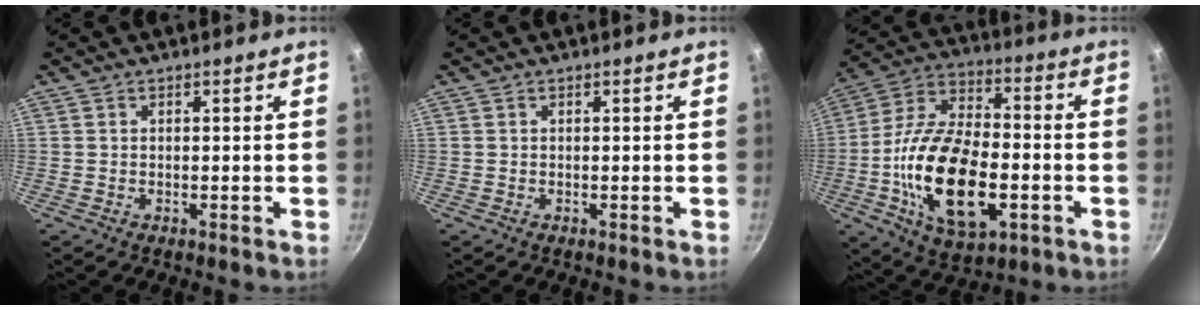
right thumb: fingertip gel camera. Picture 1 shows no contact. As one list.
[{"total": 0.0}, {"total": 23.0, "force": [-5.2, 12.1, 18.8], "torque": [-0.341, 0.025, -0.095]}]